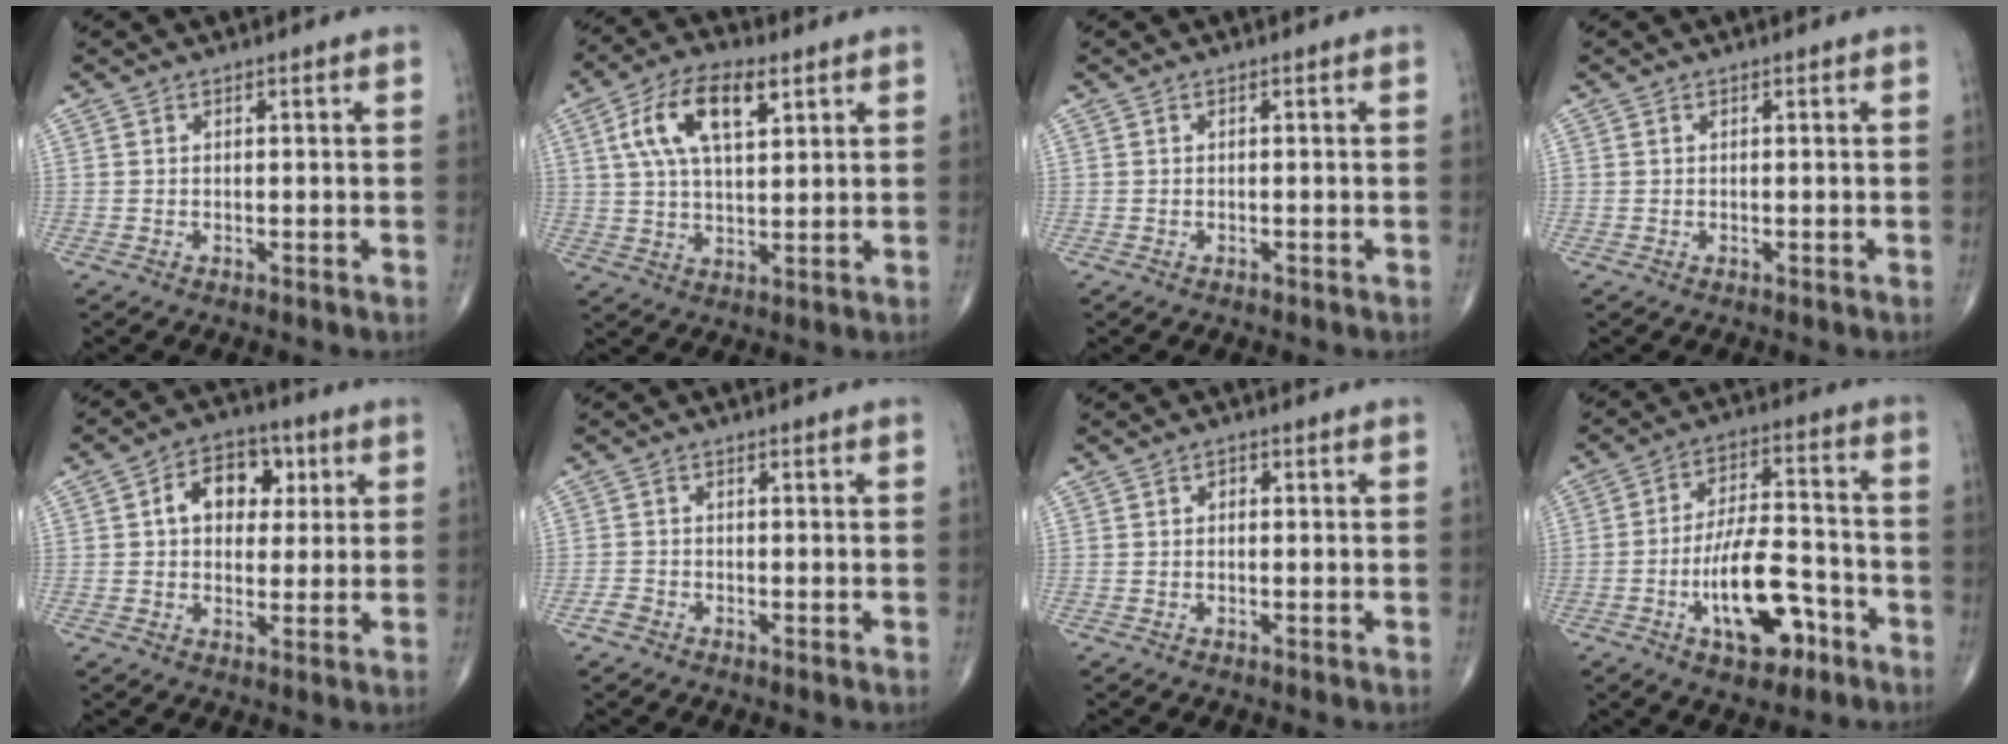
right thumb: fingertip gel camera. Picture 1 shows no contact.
{"total": 12.5, "force": [4.9, 5.8, 10.0], "torque": [-0.181, 0.001, 0.086]}
{"total": 0.0}
{"total": 0.0}
{"total": 10.2, "force": [2.4, 7.3, 6.7], "torque": [-0.064, 0.011, 0.033]}
{"total": 1.5, "force": [-1.1, 0.9, 0.5], "torque": [-0.006, 0.001, -0.027]}
{"total": 0.9, "force": [0.1, 0.7, 0.6], "torque": [0.000, 0.004, -0.002]}
{"total": 14.2, "force": [-6.1, 6.3, 11.1], "torque": [-0.168, 0.040, -0.098]}